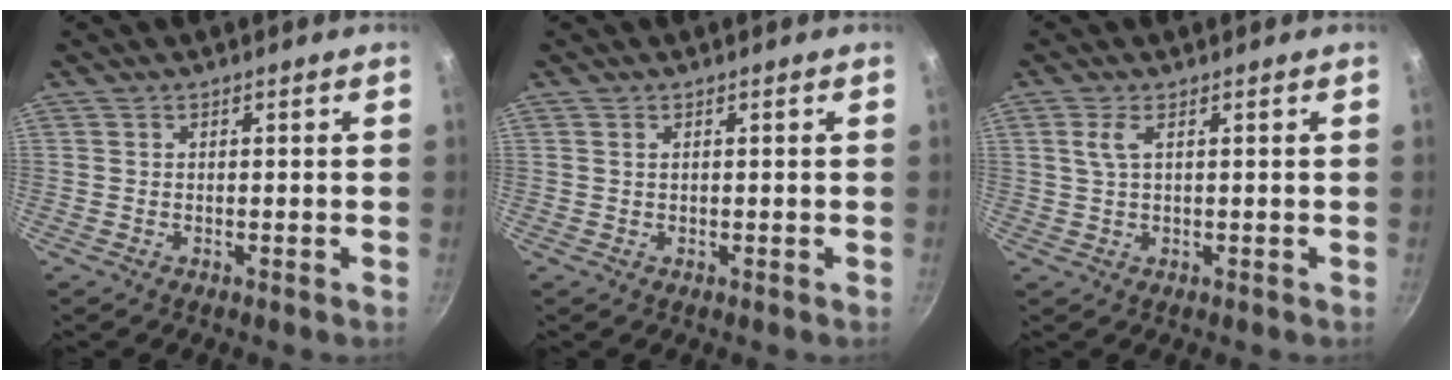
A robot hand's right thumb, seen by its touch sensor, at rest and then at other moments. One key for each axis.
{"total": 0.6, "fx": 0.3, "fy": 0.4, "fz": 0.4, "tx": -0.006, "ty": 0.001, "tz": 0.005}
{"total": 2.8, "fx": 1.0, "fy": 1.0, "fz": 2.4, "tx": -0.055, "ty": 0.003, "tz": 0.022}